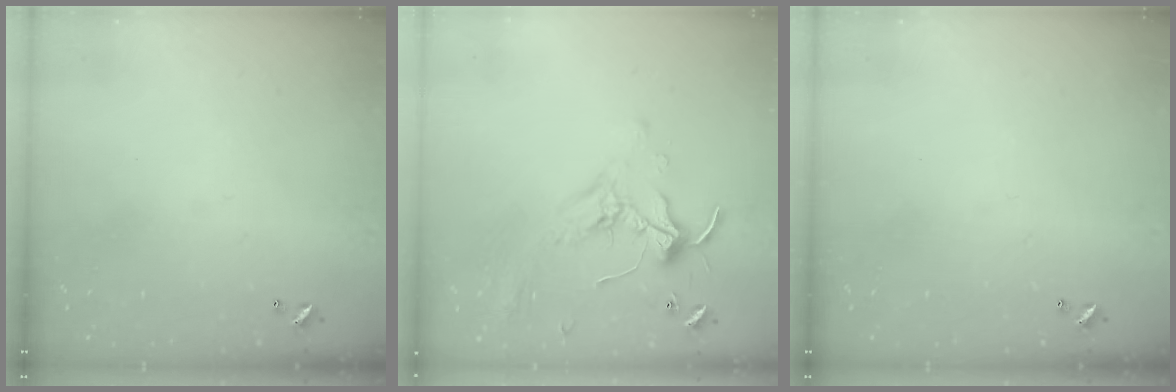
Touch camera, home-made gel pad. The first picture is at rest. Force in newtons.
{"total": 1.7, "press": 1.6, "slide": 0.2}
{"total": 0.0}